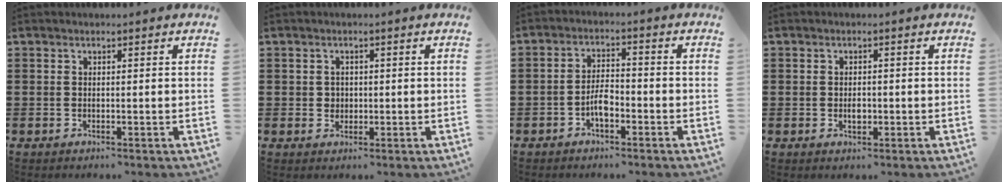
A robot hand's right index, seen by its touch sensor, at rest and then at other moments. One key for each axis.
{"total": 1.6, "fx": 0.1, "fy": 1.6, "fz": 0.4, "tx": -0.013, "ty": 0.009, "tz": 0.001}
{"total": 3.9, "fx": -1.9, "fy": 1.7, "fz": 3.0, "tx": -0.066, "ty": 0.003, "tz": -0.040}
{"total": 1.7, "fx": -0.3, "fy": 1.2, "fz": 1.2, "tx": -0.015, "ty": 0.001, "tz": -0.009}